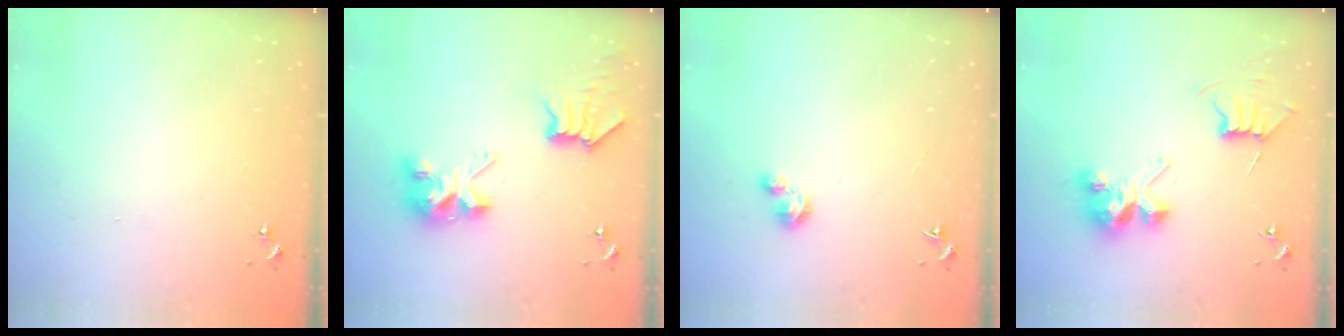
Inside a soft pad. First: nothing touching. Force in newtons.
{"total": 10.5, "press": 10.5, "slide": 0.8}
{"total": 3.4, "press": 3.4, "slide": 0.3}
{"total": 9.3, "press": 9.3, "slide": 0.8}